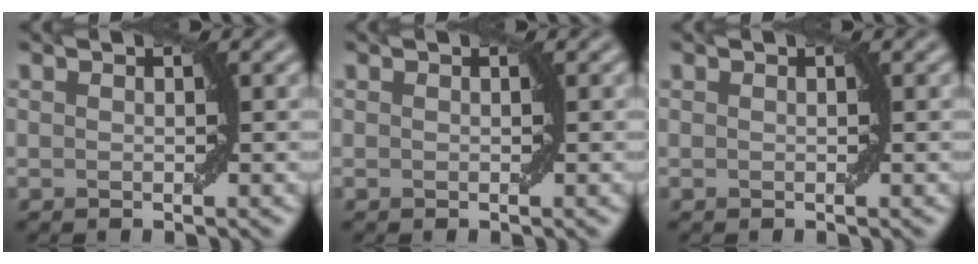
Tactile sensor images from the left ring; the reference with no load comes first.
{"total": 0.0}
{"total": 0.0}